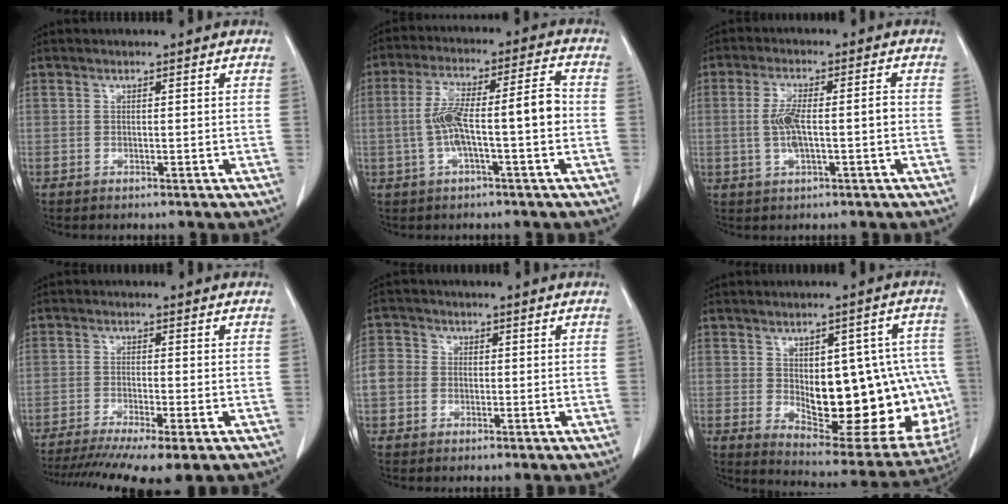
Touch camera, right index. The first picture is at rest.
{"total": 10.1, "force": [-1.2, 1.5, 9.9], "torque": [-0.178, 0.036, -0.019]}
{"total": 6.2, "force": [-0.6, 1.6, 5.9], "torque": [-0.120, 0.011, -0.007]}
{"total": 12.8, "force": [-9.6, 0.9, 8.4], "torque": [-0.141, -0.023, -0.152]}
{"total": 6.4, "force": [-0.5, 5.9, 2.3], "torque": [-0.061, 0.025, -0.008]}
{"total": 22.6, "force": [-1.8, 9.5, 20.5], "torque": [-0.211, 0.016, 0.012]}